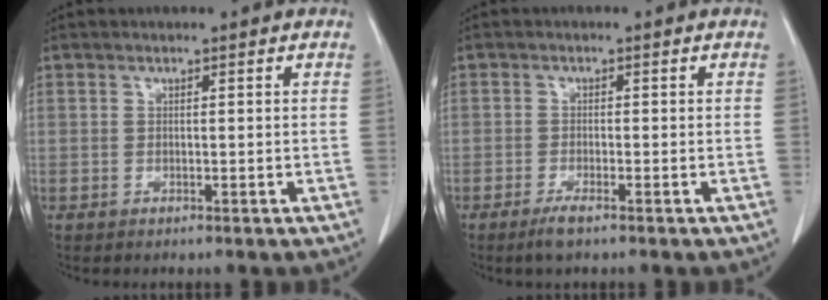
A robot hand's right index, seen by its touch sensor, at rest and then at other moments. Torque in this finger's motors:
{"motor_torque": [0.29, -0.20, 0.06, 0.04]}